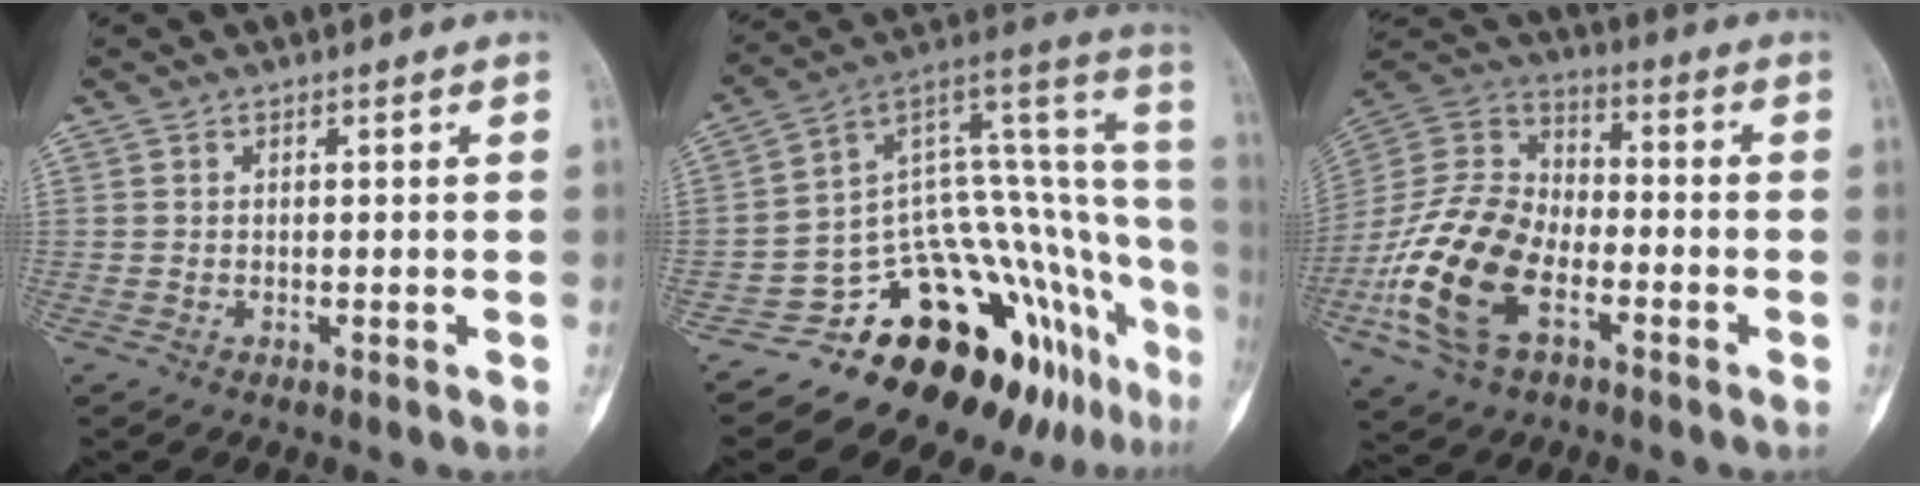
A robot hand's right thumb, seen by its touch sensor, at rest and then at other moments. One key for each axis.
{"total": 21.8, "fx": -14.4, "fy": 9.0, "fz": 13.7, "tx": -0.073, "ty": 0.157, "tz": -0.213}
{"total": 19.4, "fx": -7.1, "fy": 11.5, "fz": 13.9, "tx": -0.276, "ty": 0.038, "tz": -0.137}